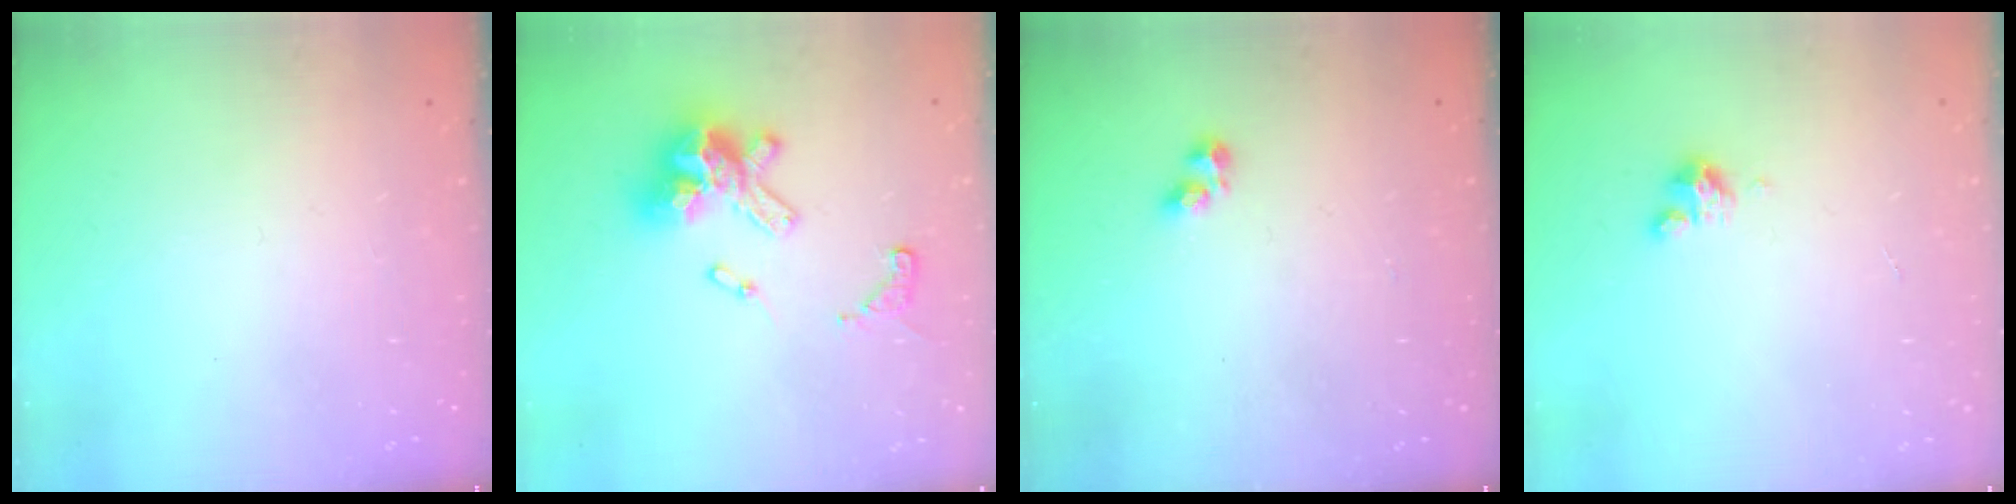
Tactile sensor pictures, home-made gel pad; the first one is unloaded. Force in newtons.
{"total": 15.0, "press": 14.9, "slide": 1.9}
{"total": 2.4, "press": 2.3, "slide": 0.4}
{"total": 2.8, "press": 2.8, "slide": 0.2}